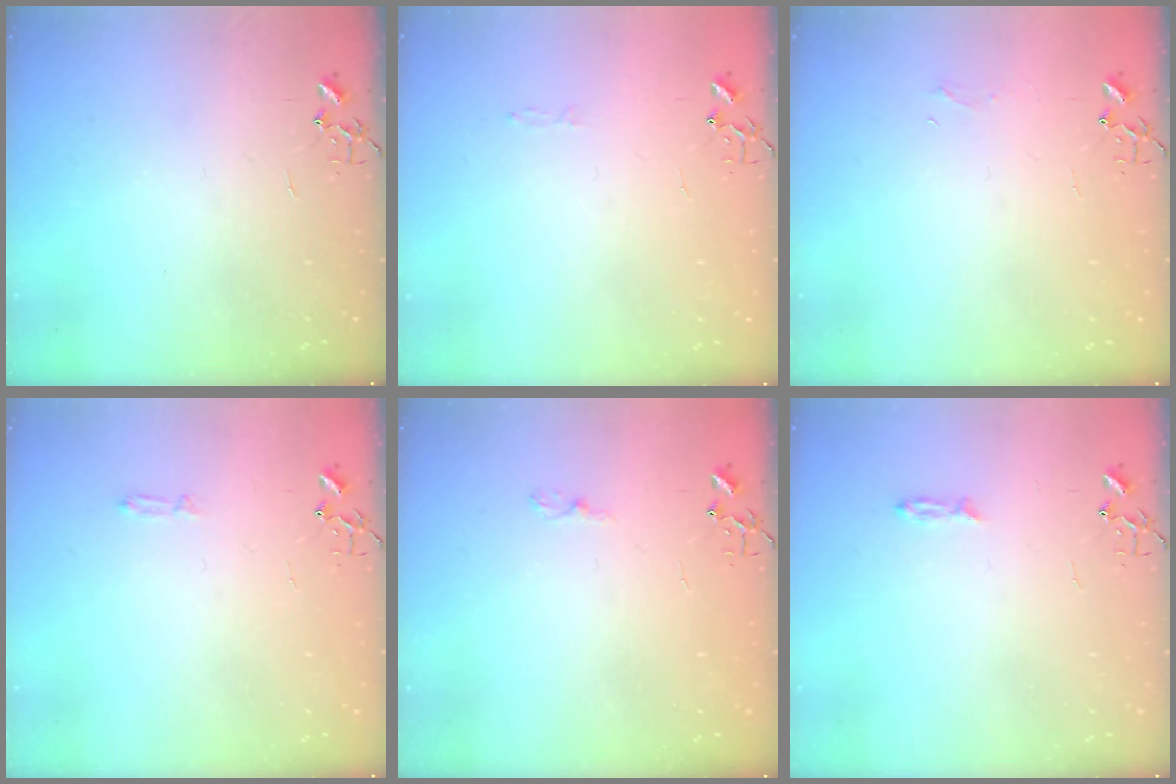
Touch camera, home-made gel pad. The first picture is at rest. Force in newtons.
{"total": 2.6, "press": 2.6, "slide": 0.3}
{"total": 3.5, "press": 3.5, "slide": 0.6}
{"total": 2.8, "press": 2.8, "slide": 0.4}
{"total": 4.6, "press": 4.6, "slide": 0.4}
{"total": 2.7, "press": 2.7, "slide": 0.4}